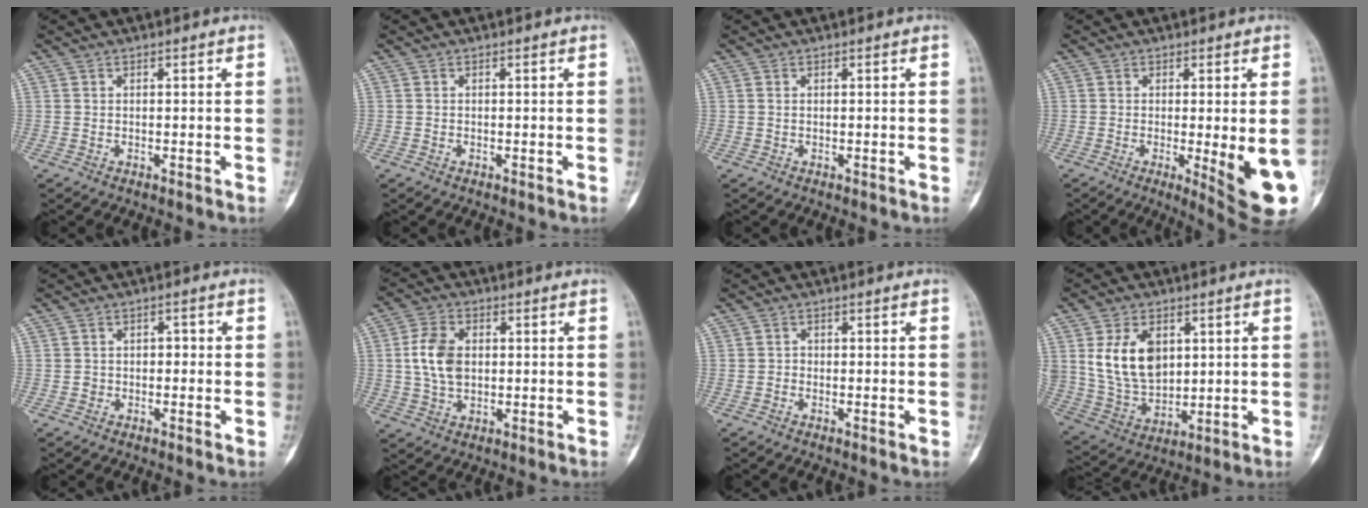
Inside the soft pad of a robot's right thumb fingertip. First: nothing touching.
{"total": 0.0}
{"total": 0.0}
{"total": 12.3, "force": [-2.8, 2.5, 11.7], "torque": [-0.129, -0.021, -0.029]}
{"total": 2.0, "force": [-0.4, 1.7, 1.0], "torque": [0.007, 0.010, -0.012]}
{"total": 8.3, "force": [0.6, 5.7, 6.0], "torque": [-0.108, 0.007, 0.013]}
{"total": 0.9, "force": [-0.5, 0.6, 0.5], "torque": [0.003, 0.003, -0.015]}
{"total": 13.2, "force": [3.6, 8.9, 9.0], "torque": [-0.142, -0.017, 0.084]}